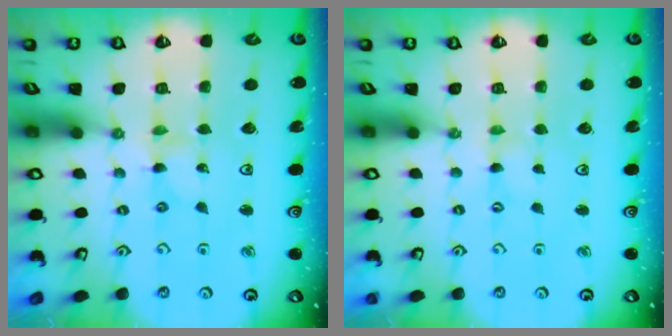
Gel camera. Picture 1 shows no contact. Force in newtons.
{"total": 0.0}